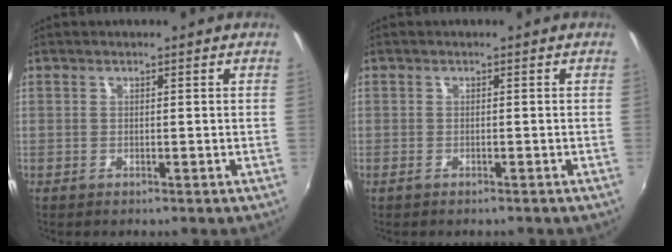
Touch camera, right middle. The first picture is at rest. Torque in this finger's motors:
{"motor_torque": [-0.27, -0.36, -0.06, -0.01]}